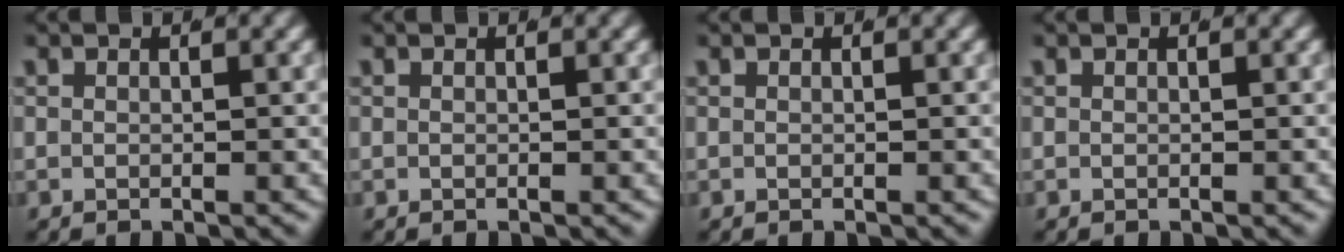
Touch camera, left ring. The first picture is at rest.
{"total": 0.0}
{"total": 0.0}
{"total": 0.0}